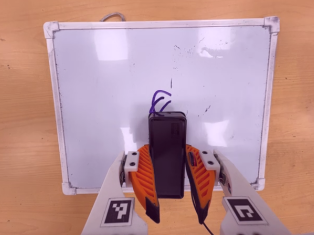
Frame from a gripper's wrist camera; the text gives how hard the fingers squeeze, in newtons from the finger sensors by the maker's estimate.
{"total": 8.7, "left": 6.4, "right": 11.1}